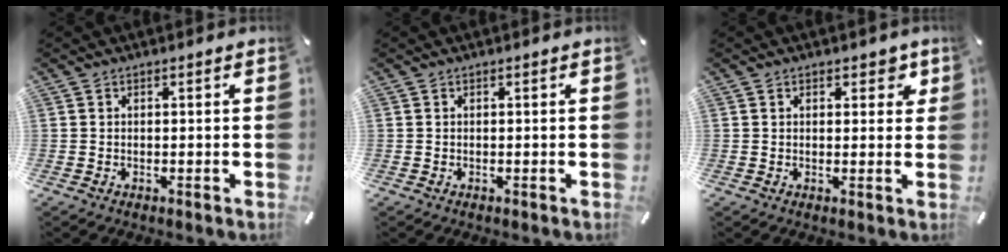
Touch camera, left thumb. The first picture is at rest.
{"total": 0.0}
{"total": 3.5, "force": [1.5, 2.2, 2.2], "torque": [-0.016, -0.003, 0.018]}